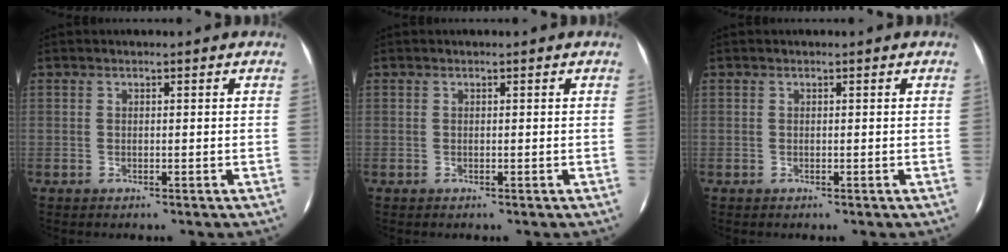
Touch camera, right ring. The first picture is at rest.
{"total": 0.0}
{"total": 0.0}